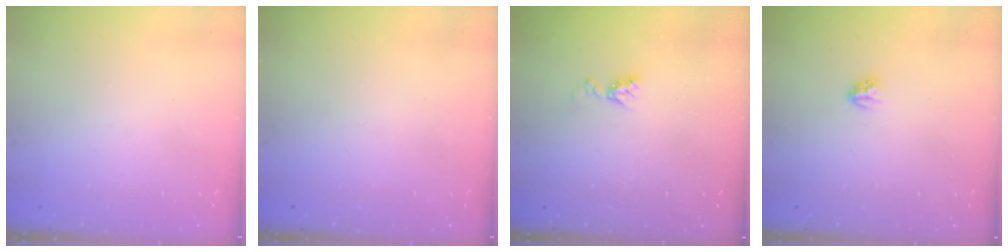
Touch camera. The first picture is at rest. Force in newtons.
{"total": 0.0}
{"total": 5.9, "press": 5.9, "slide": 0.8}
{"total": 2.8, "press": 2.8, "slide": 0.3}